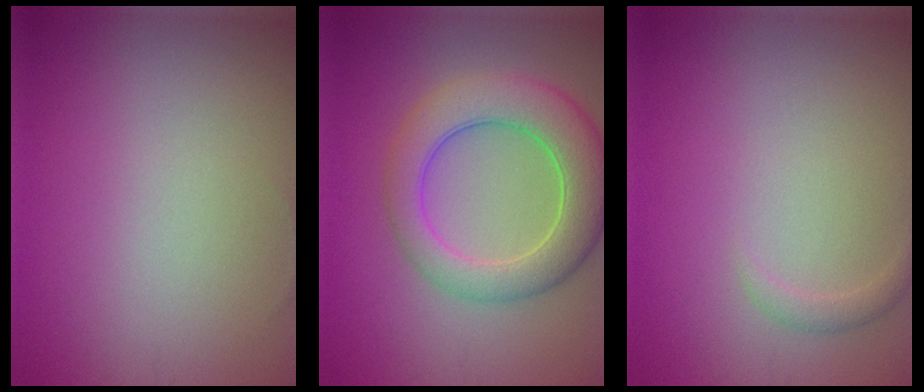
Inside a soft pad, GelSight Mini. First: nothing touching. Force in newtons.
{"total": 7.0, "press": 7.0, "slide": 0.3}
{"total": 1.0, "press": 1.0, "slide": 0.0}